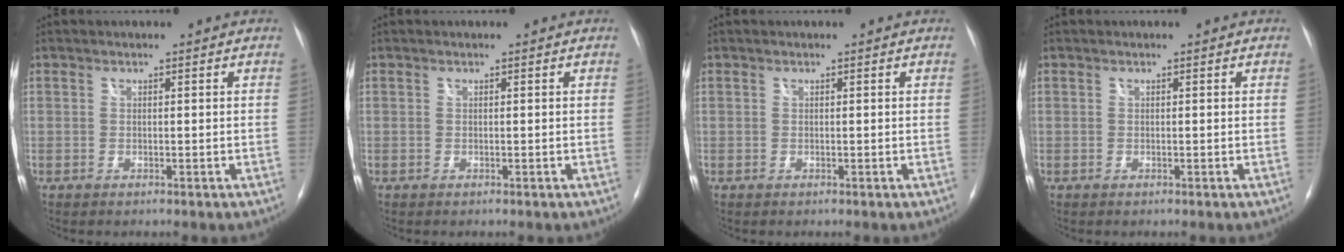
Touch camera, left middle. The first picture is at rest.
{"total": 0.0}
{"total": 0.0}
{"total": 0.0}